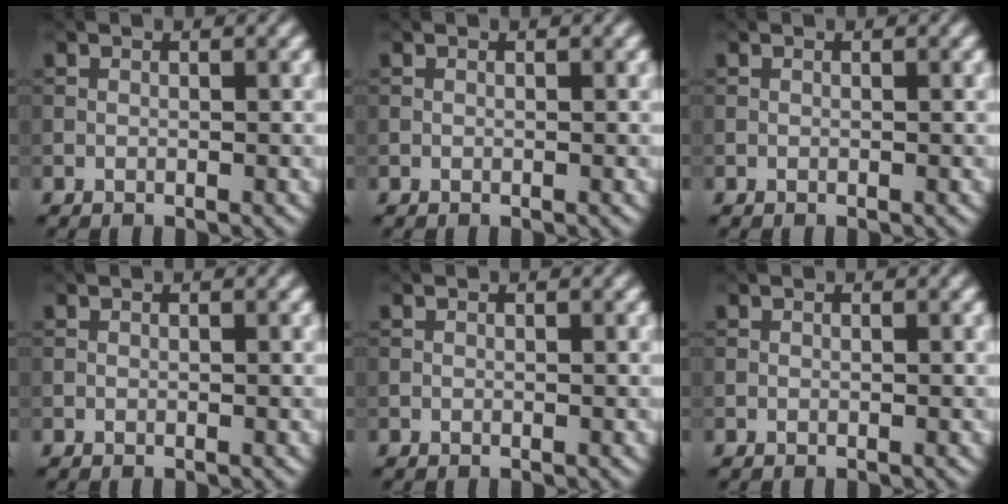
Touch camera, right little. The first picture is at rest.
{"total": 0.0}
{"total": 0.0}
{"total": 0.0}
{"total": 0.0}
{"total": 0.0}